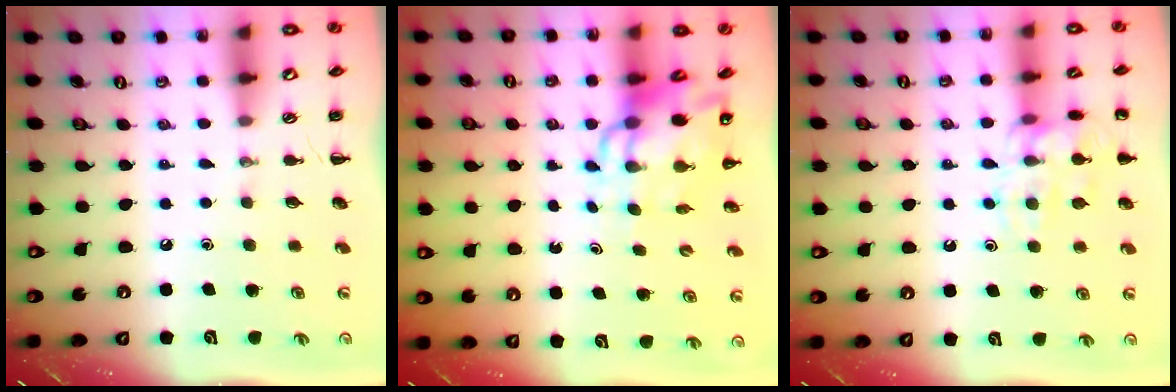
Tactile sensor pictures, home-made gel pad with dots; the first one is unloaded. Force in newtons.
{"total": 10.7, "press": 10.3, "slide": 3.0}
{"total": 13.5, "press": 13.5, "slide": 0.9}